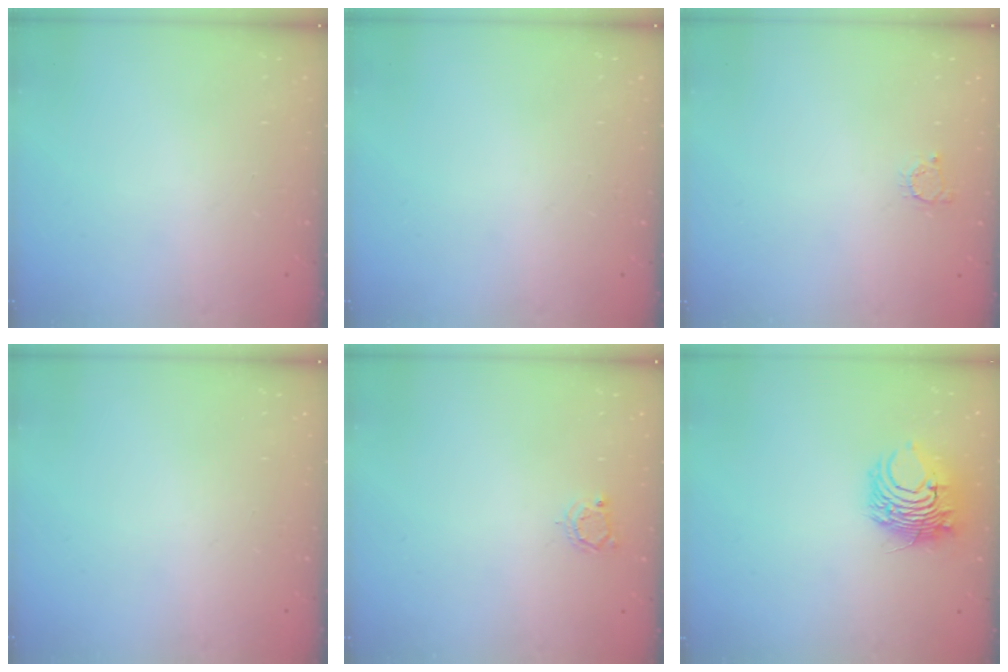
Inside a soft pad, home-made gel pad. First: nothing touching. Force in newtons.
{"total": 0.0}
{"total": 2.2, "press": 2.2, "slide": 0.3}
{"total": 0.0}
{"total": 3.0, "press": 3.0, "slide": 0.3}
{"total": 8.5, "press": 8.4, "slide": 0.8}